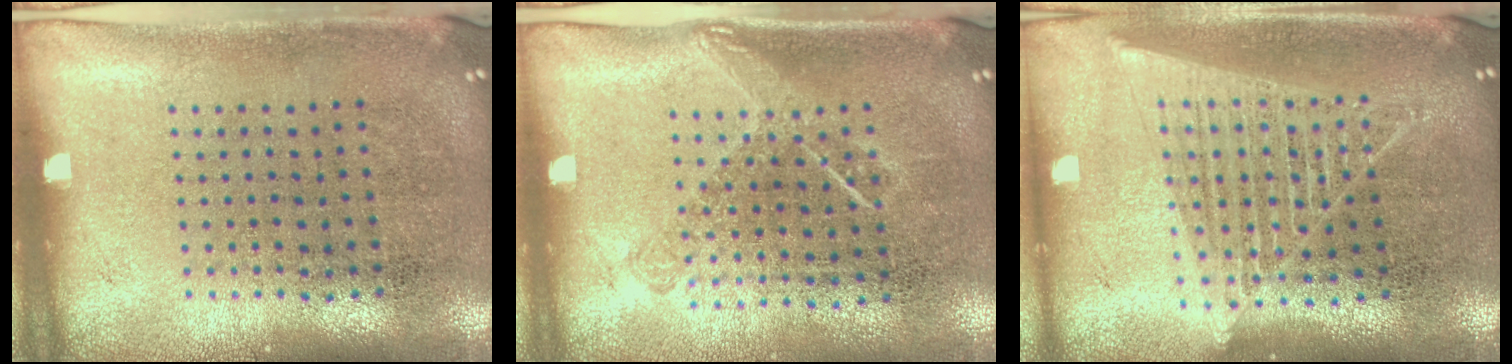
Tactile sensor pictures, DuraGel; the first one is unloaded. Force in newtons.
{"total": 1.3, "press": 1.0, "slide": 0.8}
{"total": 1.9, "press": 1.7, "slide": 0.8}